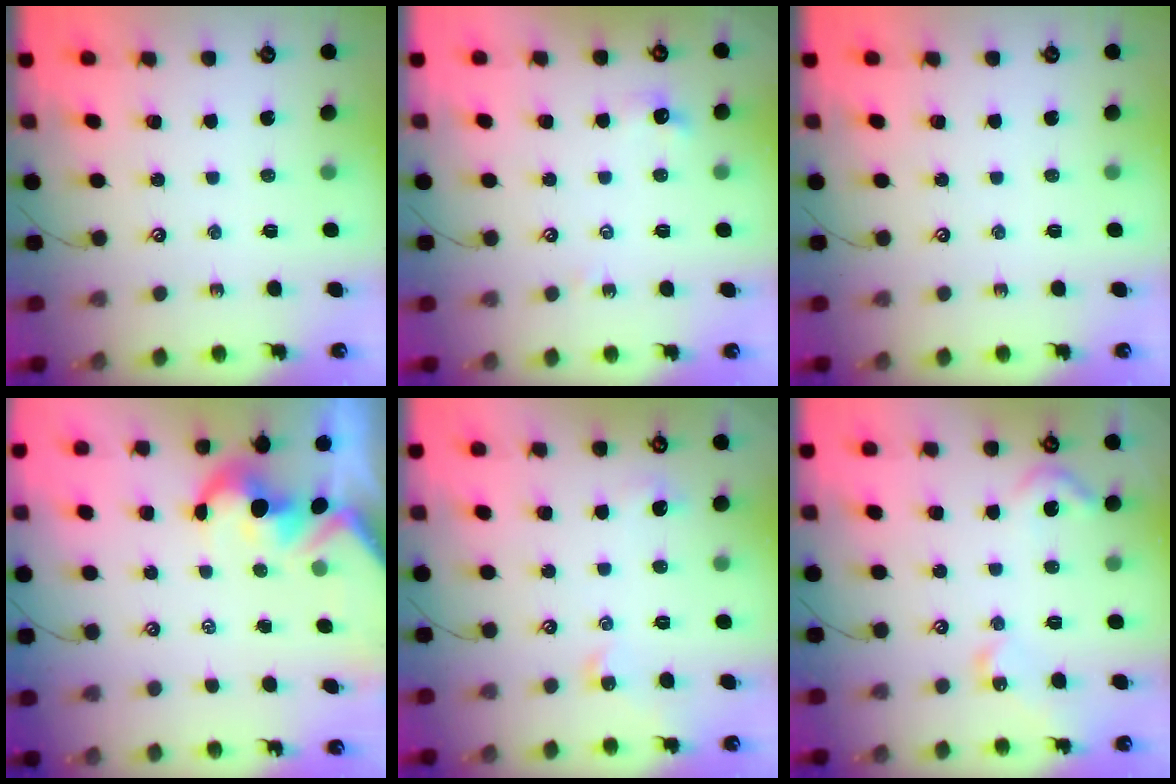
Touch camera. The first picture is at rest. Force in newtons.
{"total": 3.3, "press": 3.2, "slide": 0.6}
{"total": 0.0}
{"total": 2.4, "press": 2.1, "slide": 1.1}
{"total": 2.1, "press": 2.0, "slide": 0.6}
{"total": 6.2, "press": 6.2, "slide": 0.8}